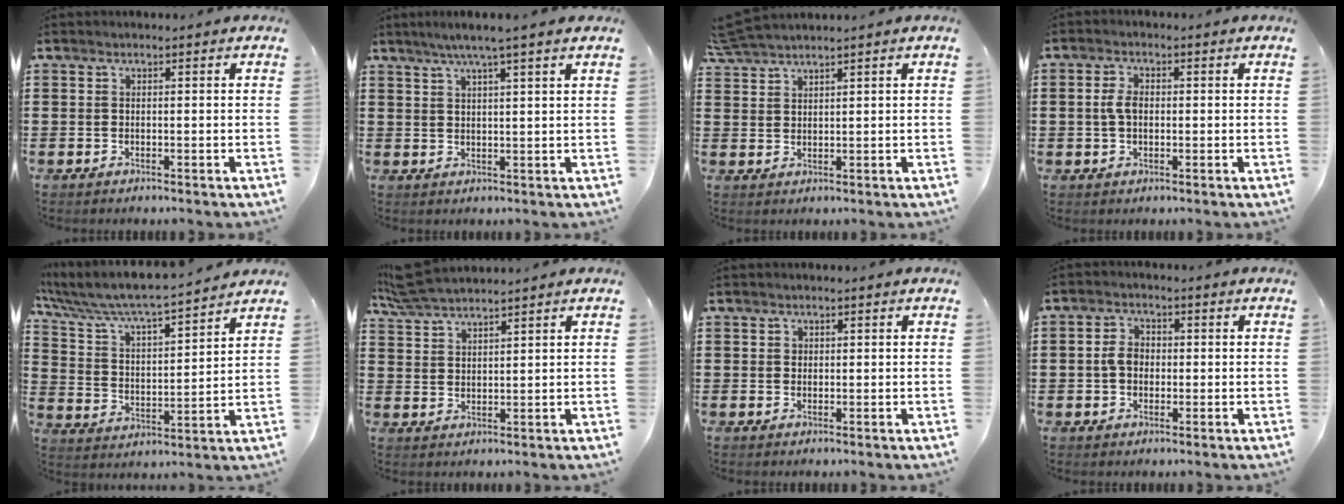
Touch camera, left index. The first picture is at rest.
{"total": 4.1, "force": [3.1, -0.7, 2.6], "torque": [-0.058, -0.006, 0.053]}
{"total": 3.6, "force": [3.4, -0.1, 1.0], "torque": [-0.030, -0.003, 0.067]}
{"total": 3.2, "force": [0.2, 1.9, 2.6], "torque": [-0.061, 0.003, 0.001]}
{"total": 6.6, "force": [6.2, 0.3, 2.2], "torque": [-0.073, -0.045, 0.101]}
{"total": 4.7, "force": [4.4, 0.4, 1.7], "torque": [-0.048, -0.010, 0.081]}
{"total": 0.8, "force": [0.4, 0.6, 0.2], "torque": [-0.006, 0.001, 0.010]}
{"total": 3.5, "force": [-0.1, 2.7, 2.3], "torque": [-0.060, 0.006, -0.007]}